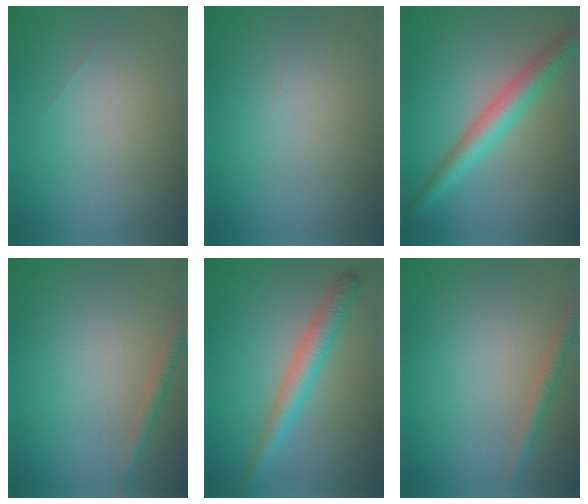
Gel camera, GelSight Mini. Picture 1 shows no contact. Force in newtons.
{"total": 0.0}
{"total": 3.9, "press": 3.9, "slide": 0.0}
{"total": 1.4, "press": 1.4, "slide": 0.0}
{"total": 3.4, "press": 3.4, "slide": 0.1}
{"total": 1.5, "press": 1.5, "slide": 0.0}